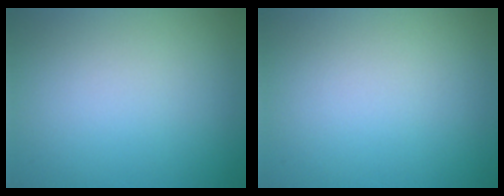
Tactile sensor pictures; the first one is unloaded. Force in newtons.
{"total": 0.0}